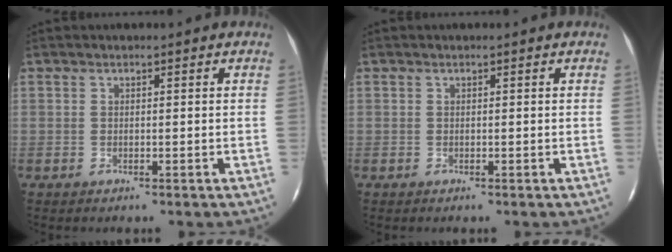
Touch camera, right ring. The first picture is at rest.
{"total": 0.0}